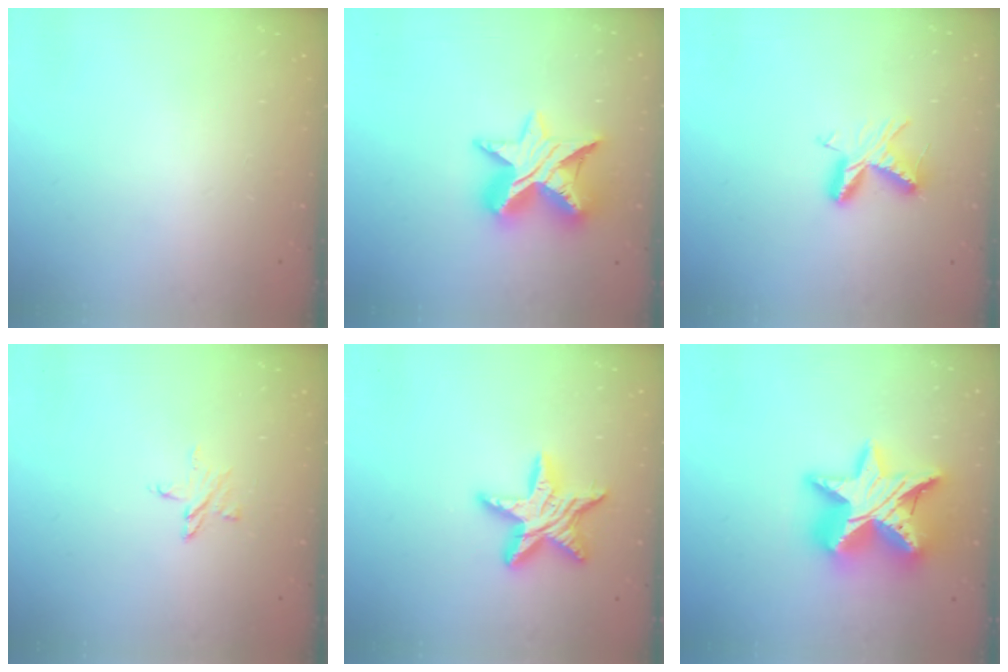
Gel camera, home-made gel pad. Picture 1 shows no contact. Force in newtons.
{"total": 14.0, "press": 13.9, "slide": 1.0}
{"total": 7.3, "press": 7.3, "slide": 0.7}
{"total": 4.8, "press": 4.8, "slide": 0.5}
{"total": 14.0, "press": 13.9, "slide": 0.7}
{"total": 22.0, "press": 22.0, "slide": 1.6}